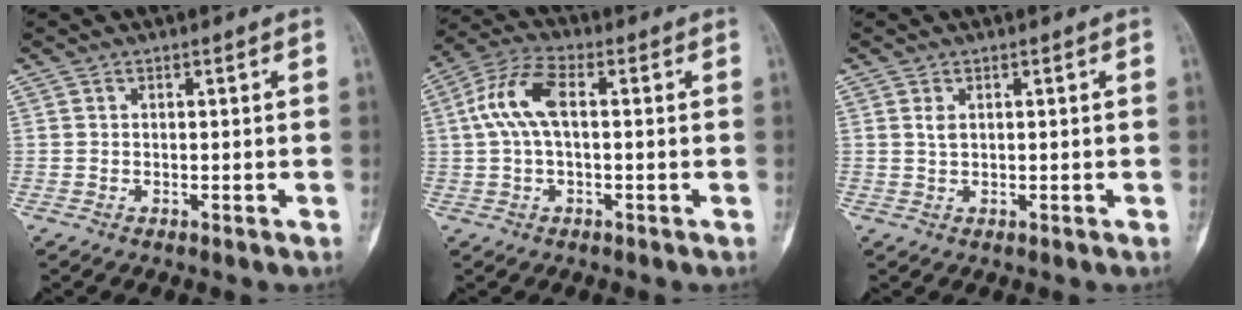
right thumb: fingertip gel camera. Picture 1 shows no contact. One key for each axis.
{"total": 8.8, "fx": 1.0, "fy": 4.1, "fz": 7.7, "tx": -0.177, "ty": 0.030, "tz": 0.016}
{"total": 1.1, "fx": 0.5, "fy": 0.5, "fz": 0.9, "tx": -0.014, "ty": 0.002, "tz": 0.011}